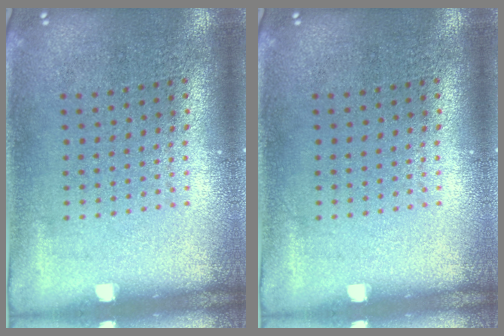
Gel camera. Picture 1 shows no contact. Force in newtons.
{"total": 0.0}